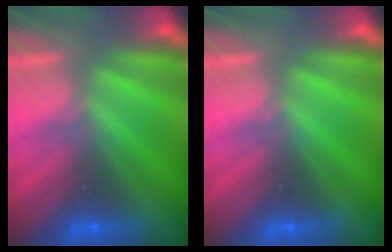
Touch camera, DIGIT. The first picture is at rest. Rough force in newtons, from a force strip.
{"total": 0.0}